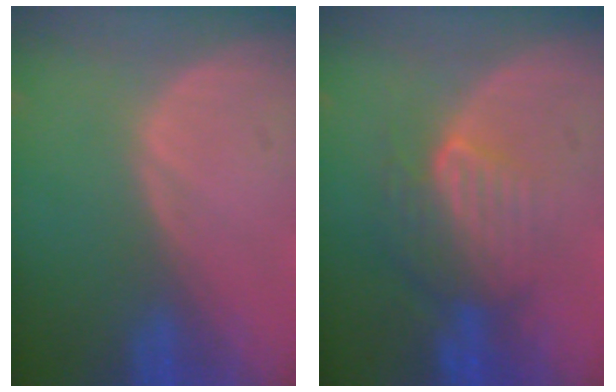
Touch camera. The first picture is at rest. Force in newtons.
{"total": 8.0, "press": 7.3, "slide": 3.3}